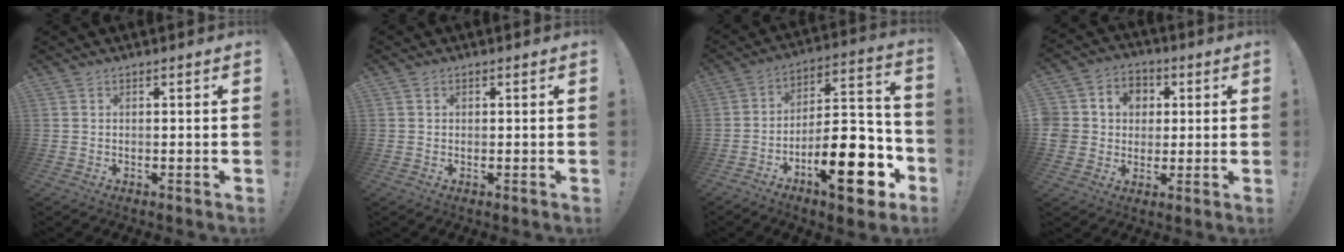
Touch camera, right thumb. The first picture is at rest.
{"total": 0.9, "force": [0.6, 0.7, 0.1], "torque": [0.005, 0.000, 0.009]}
{"total": 20.7, "force": [-9.3, 7.6, 16.8], "torque": [-0.236, 0.053, -0.142]}
{"total": 8.7, "force": [0.4, 8.4, 2.2], "torque": [-0.046, 0.005, 0.018]}